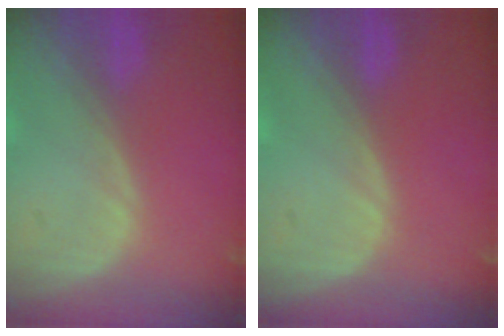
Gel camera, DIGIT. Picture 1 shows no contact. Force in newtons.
{"total": 0.0}